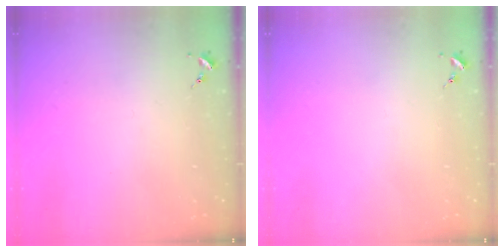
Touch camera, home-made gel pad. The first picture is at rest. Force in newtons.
{"total": 0.0}